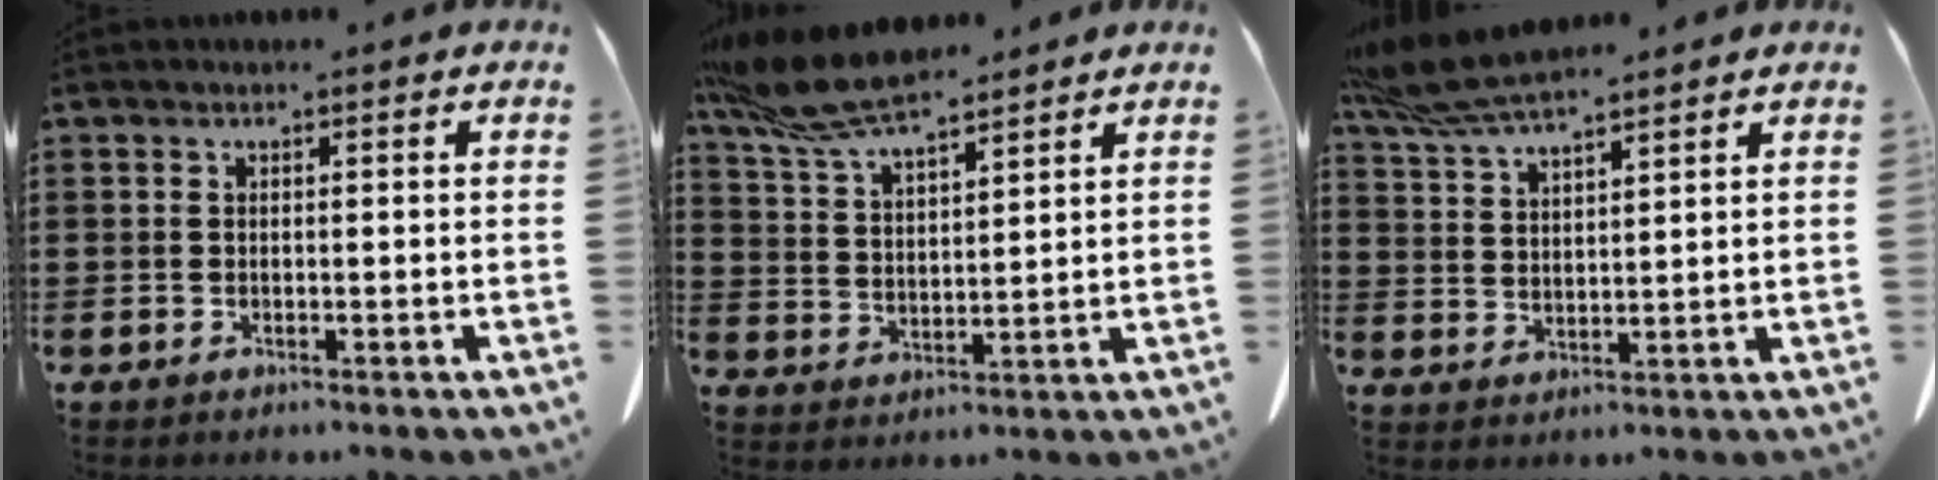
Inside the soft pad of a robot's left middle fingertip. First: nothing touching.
{"total": 9.8, "force": [8.3, 1.7, 4.9], "torque": [-0.122, -0.027, 0.154]}
{"total": 7.9, "force": [6.8, 1.2, 3.8], "torque": [-0.095, -0.017, 0.128]}